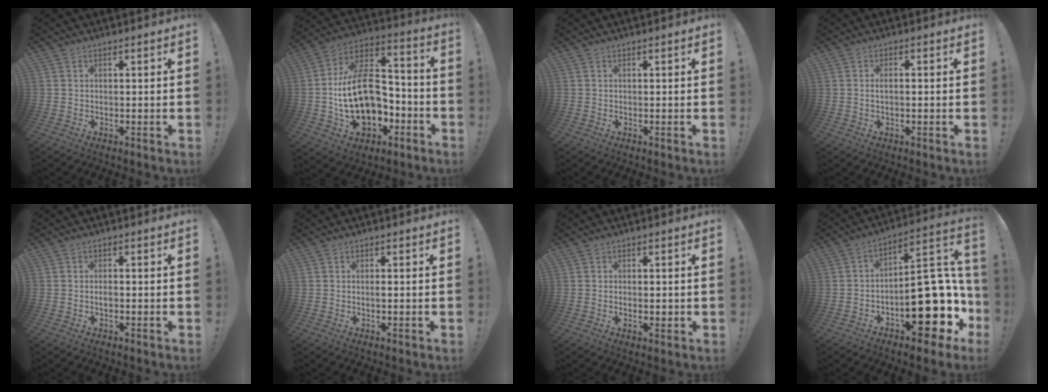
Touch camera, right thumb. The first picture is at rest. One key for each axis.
{"total": 21.5, "fx": -3.2, "fy": 14.5, "fz": 15.6, "tx": -0.272, "ty": 0.021, "tz": -0.044}
{"total": 0.0}
{"total": 2.2, "fx": -0.3, "fy": 0.7, "fz": 2.1, "tx": -0.041, "ty": 0.007, "tz": -0.005}
{"total": 1.7, "fx": -0.7, "fy": 0.7, "fz": 1.4, "tx": -0.021, "ty": 0.002, "tz": -0.014}
{"total": 1.2, "fx": -0.3, "fy": 0.2, "fz": 1.1, "tx": -0.018, "ty": 0.001, "tz": -0.007}
{"total": 2.2, "fx": -0.3, "fy": 1.1, "fz": 1.9, "tx": -0.016, "ty": -0.002, "tz": -0.006}
{"total": 22.5, "fx": -6.1, "fy": 11.1, "fz": 18.6, "tx": -0.235, "ty": 0.044, "tz": -0.077}